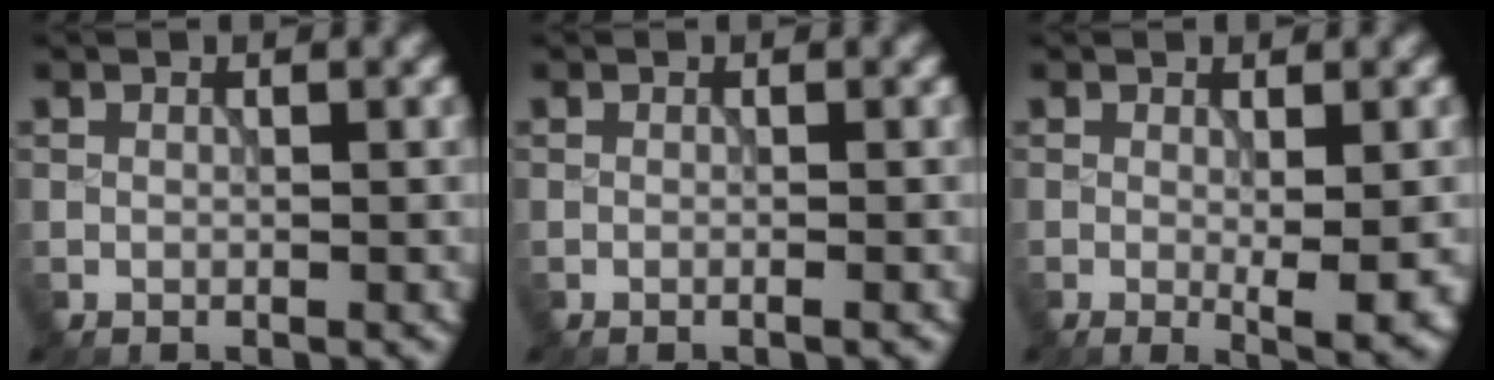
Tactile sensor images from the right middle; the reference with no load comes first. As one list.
[{"total": 0.7, "force": [-0.1, 0.2, 0.7], "torque": [-0.009, -0.004, -0.010]}, {"total": 3.5, "force": [-0.5, 0.5, 3.5], "torque": [-0.054, -0.014, -0.003]}]